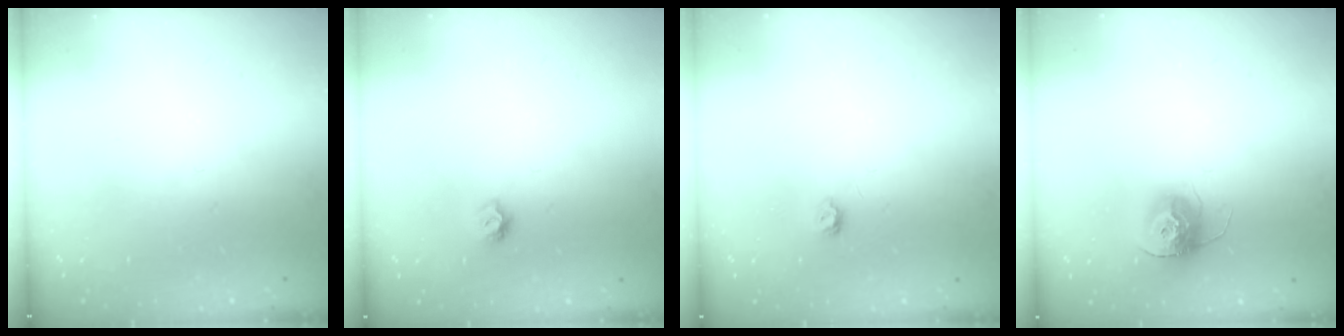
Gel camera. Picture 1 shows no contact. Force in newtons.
{"total": 5.6, "press": 5.6, "slide": 0.7}
{"total": 3.9, "press": 3.9, "slide": 0.6}
{"total": 12.3, "press": 12.3, "slide": 1.0}